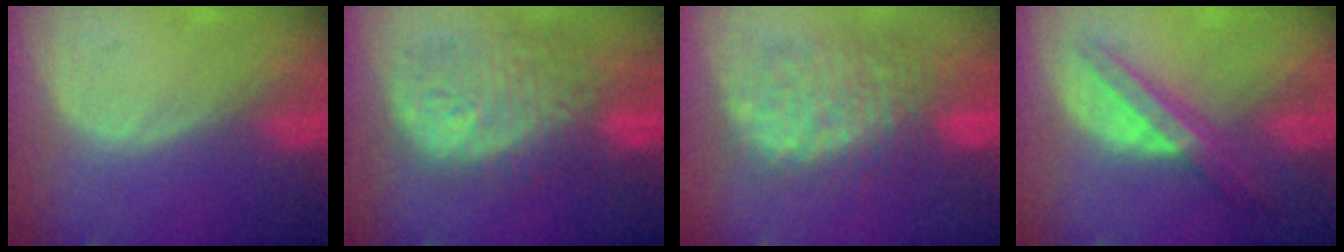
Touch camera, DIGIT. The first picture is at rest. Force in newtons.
{"total": 11.9, "press": 10.7, "slide": 5.4}
{"total": 11.0, "press": 10.2, "slide": 4.1}
{"total": 7.1, "press": 6.0, "slide": 3.7}